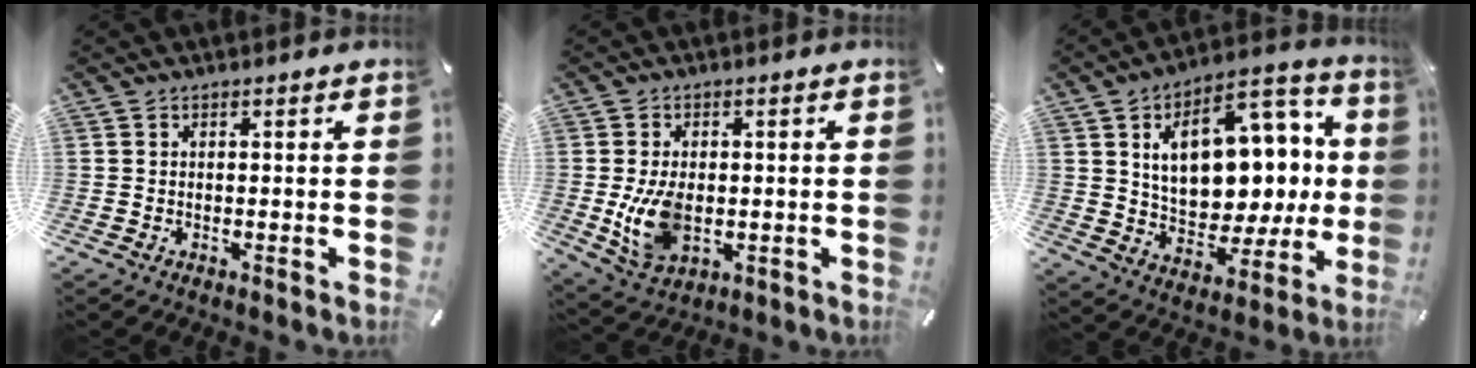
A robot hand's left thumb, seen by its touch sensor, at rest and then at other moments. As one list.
[{"total": 9.3, "force": [-0.8, 6.2, 7.0], "torque": [-0.145, -0.008, -0.015]}, {"total": 21.0, "force": [5.4, 13.0, 15.6], "torque": [-0.222, -0.021, 0.099]}]